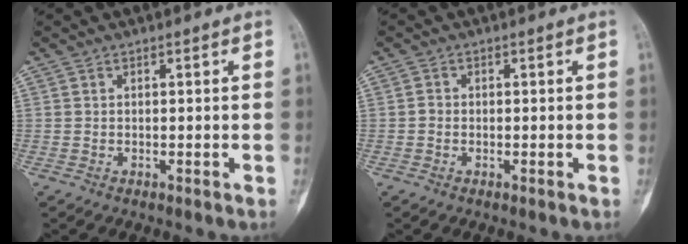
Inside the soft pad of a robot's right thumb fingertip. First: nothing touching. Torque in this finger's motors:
{"motor_torque": [0.33, 0.01, 0.15, -0.04, 0.08]}